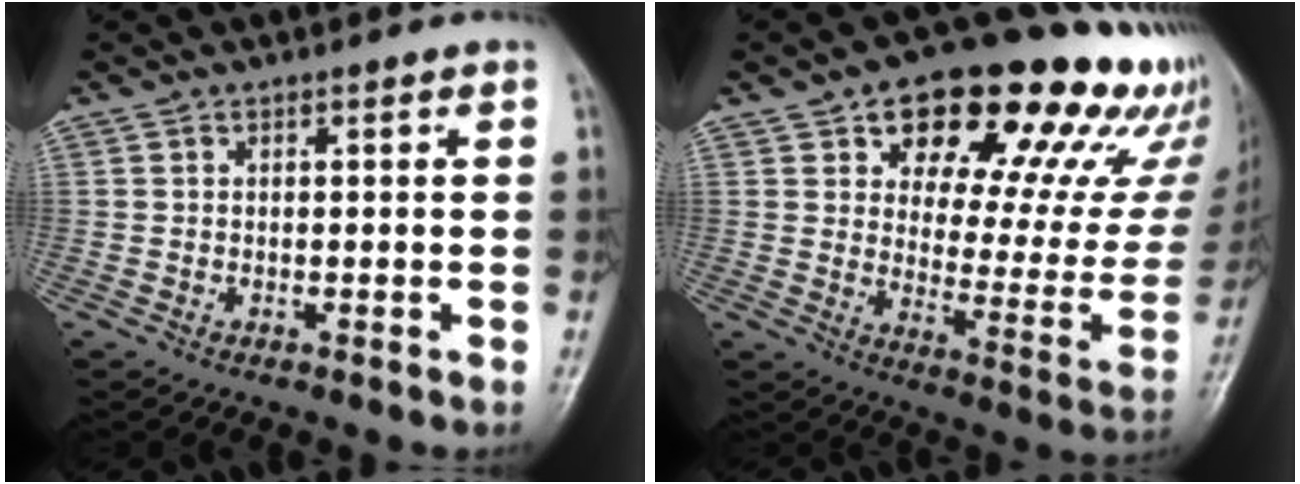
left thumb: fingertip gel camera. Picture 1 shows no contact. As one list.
[{"total": 27.0, "force": [17.3, 11.9, 17.0], "torque": [-0.182, -0.057, 0.230]}]